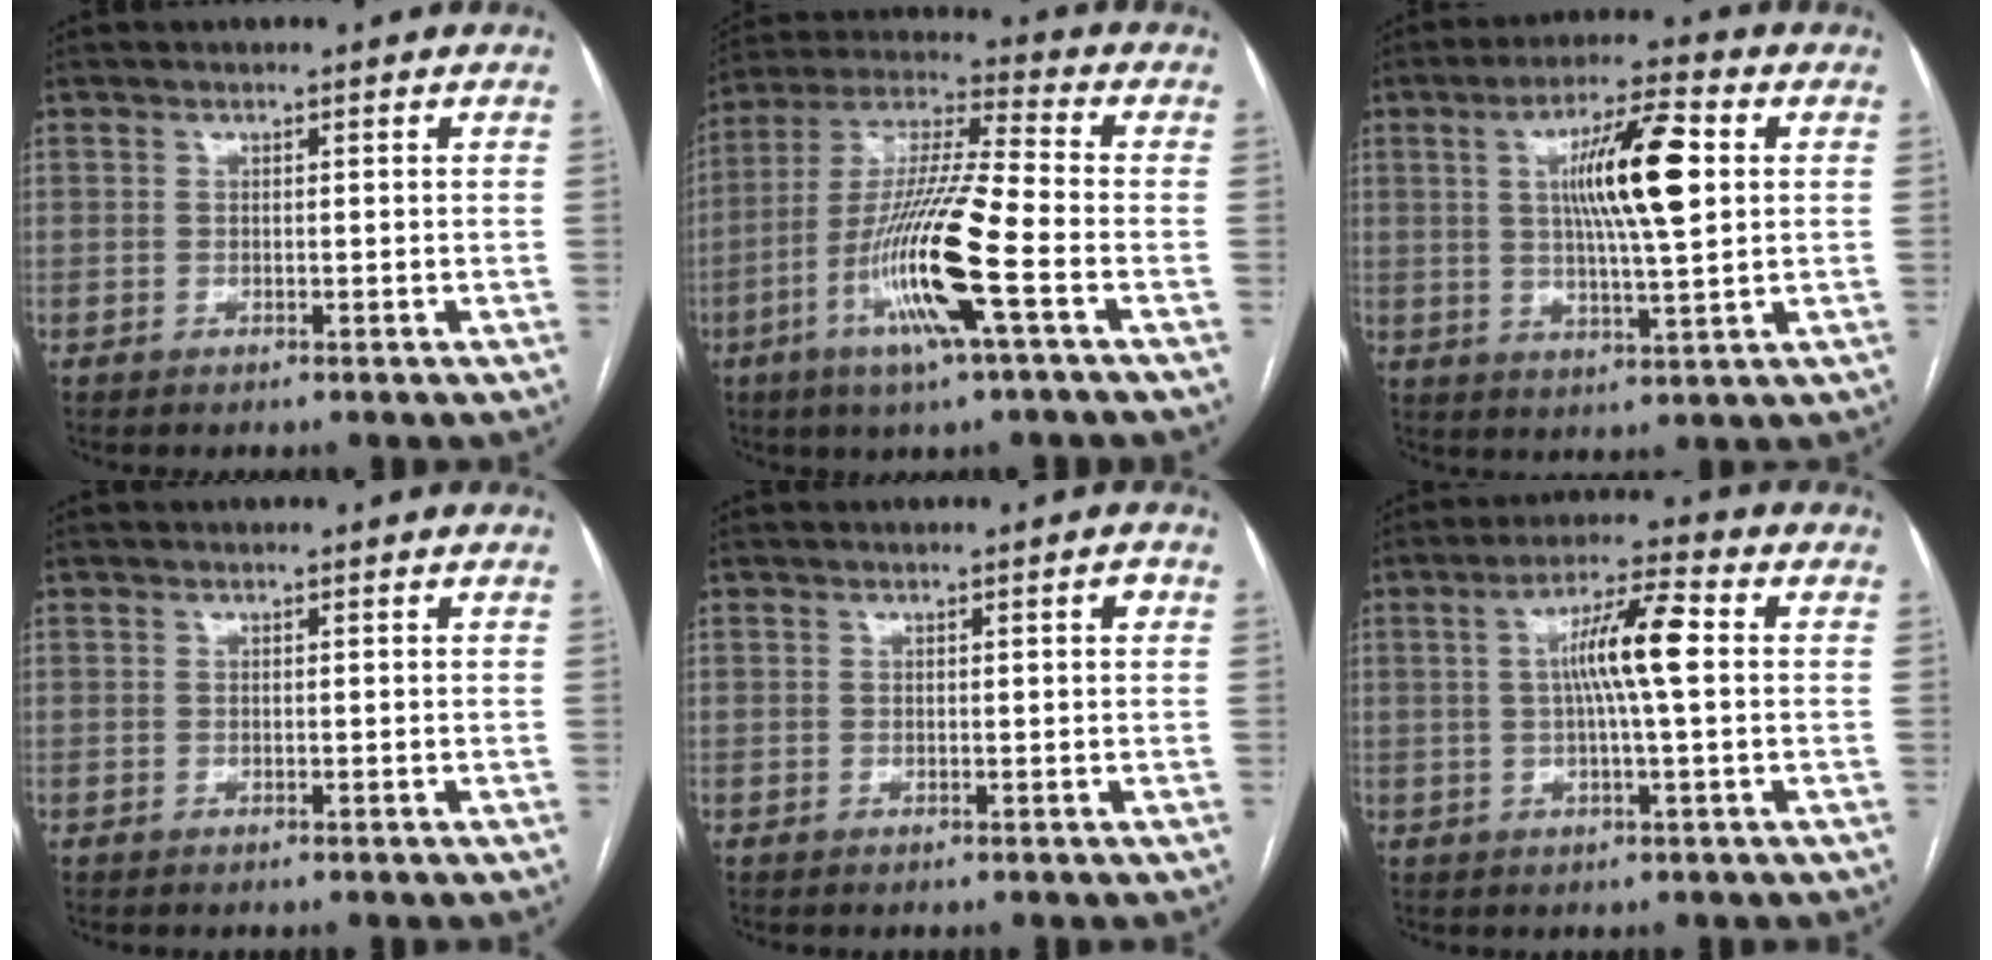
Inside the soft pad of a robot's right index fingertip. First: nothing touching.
{"total": 16.1, "force": [-5.6, 0.2, 15.1], "torque": [-0.303, -0.011, -0.110]}
{"total": 12.1, "force": [2.5, 1.4, 11.8], "torque": [-0.203, 0.008, 0.040]}
{"total": 0.0}
{"total": 1.2, "force": [0.3, 0.2, 1.1], "torque": [-0.013, 0.003, 0.003]}
{"total": 8.6, "force": [0.9, 0.4, 8.5], "torque": [-0.155, 0.014, 0.010]}